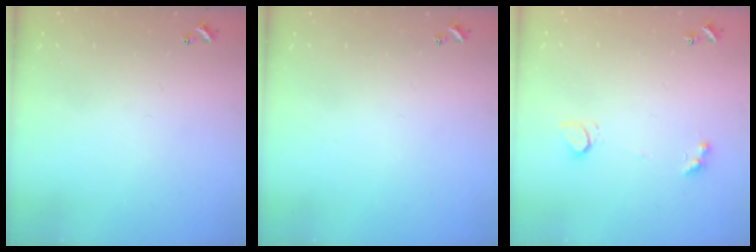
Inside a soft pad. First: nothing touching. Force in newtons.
{"total": 0.0}
{"total": 1.4, "press": 1.2, "slide": 0.6}